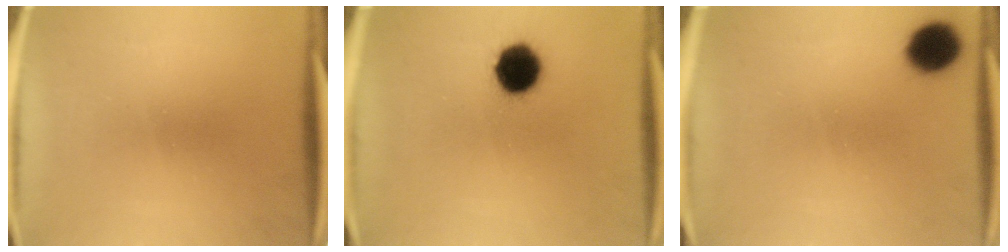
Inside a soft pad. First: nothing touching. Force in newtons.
{"total": 10.4}
{"total": 9.3}